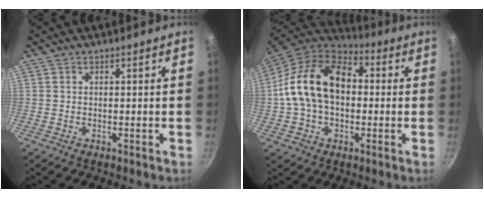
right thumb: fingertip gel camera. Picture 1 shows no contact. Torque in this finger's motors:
{"motor_torque": [-0.16, 1.55, 1.01, -0.95, 0.53]}